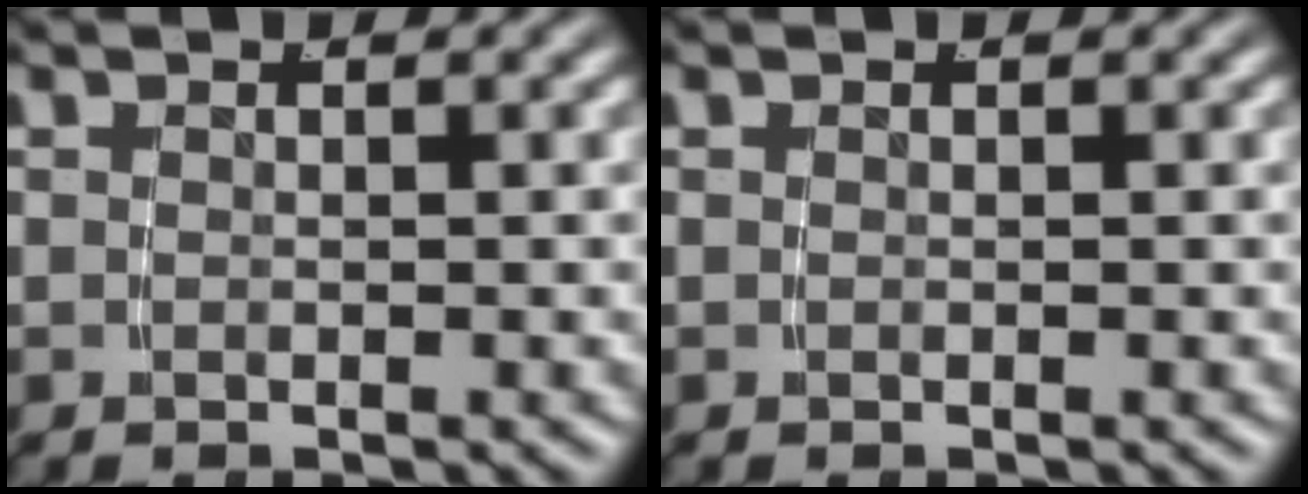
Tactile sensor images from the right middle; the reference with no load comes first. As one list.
[{"total": 0.0}]